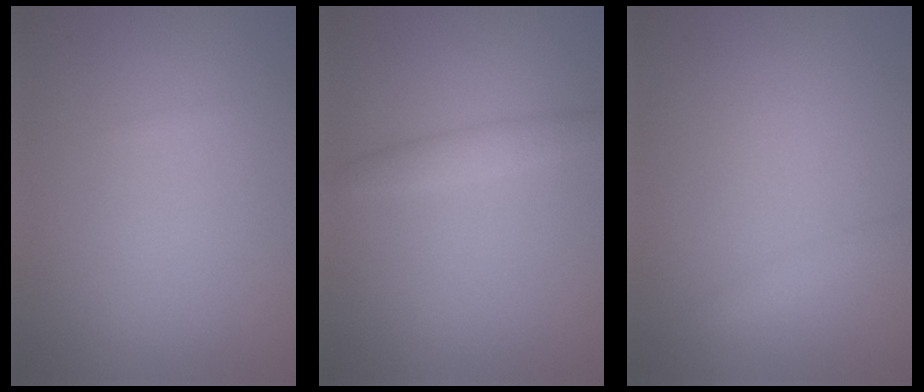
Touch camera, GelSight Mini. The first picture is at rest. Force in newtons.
{"total": 1.8, "press": 1.8, "slide": 0.1}
{"total": 1.3, "press": 1.3, "slide": 0.0}